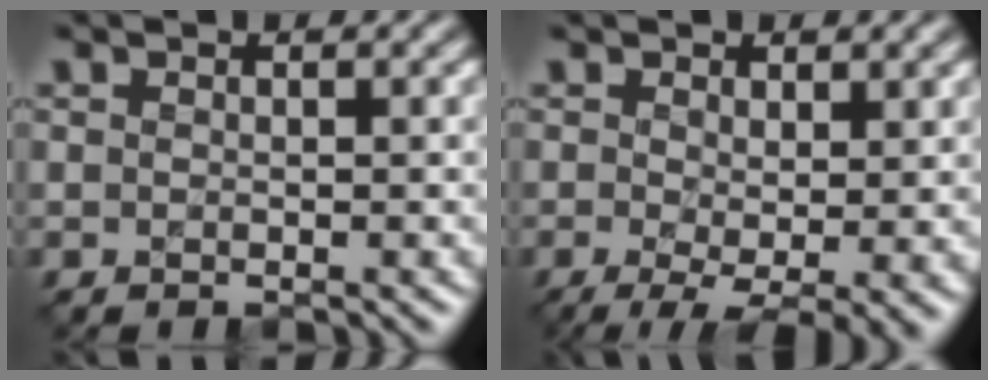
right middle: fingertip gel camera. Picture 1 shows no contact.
{"total": 5.1, "force": [-1.2, 1.8, 4.5], "torque": [-0.082, -0.012, -0.014]}